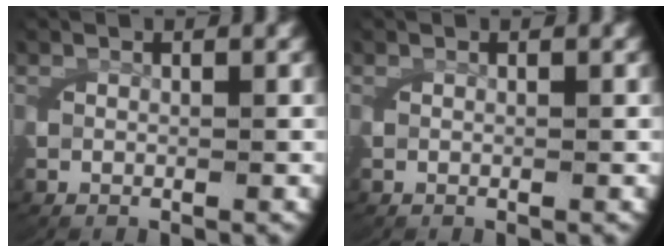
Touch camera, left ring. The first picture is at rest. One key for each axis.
{"total": 0.0}